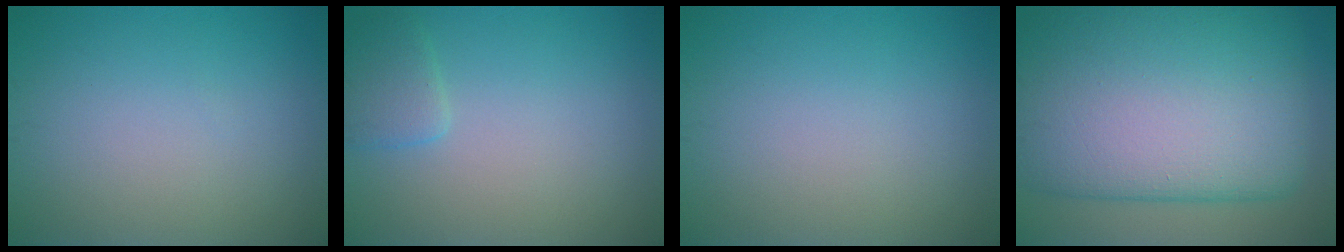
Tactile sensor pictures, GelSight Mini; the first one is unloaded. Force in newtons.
{"total": 1.8, "press": 1.8, "slide": 0.2}
{"total": 0.0}
{"total": 16.9, "press": 16.9, "slide": 0.9}